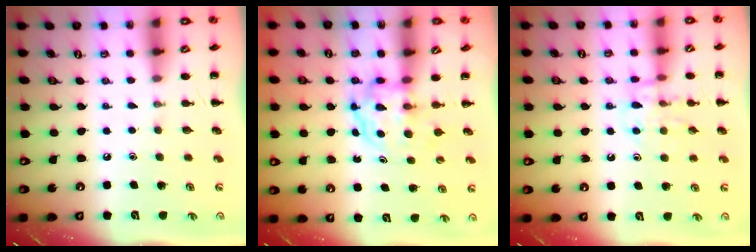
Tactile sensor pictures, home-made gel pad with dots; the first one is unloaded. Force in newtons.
{"total": 3.9, "press": 3.9, "slide": 0.2}
{"total": 11.0, "press": 10.9, "slide": 1.0}